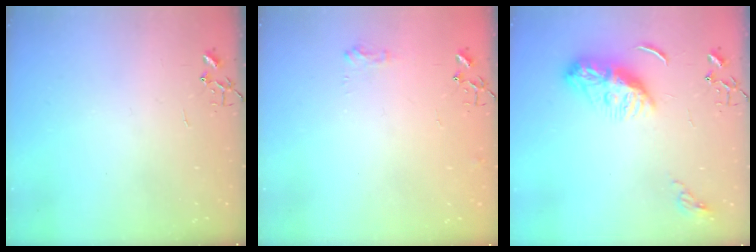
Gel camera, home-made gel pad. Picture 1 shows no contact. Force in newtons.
{"total": 6.9, "press": 6.9, "slide": 0.9}
{"total": 10.2, "press": 10.2, "slide": 0.5}